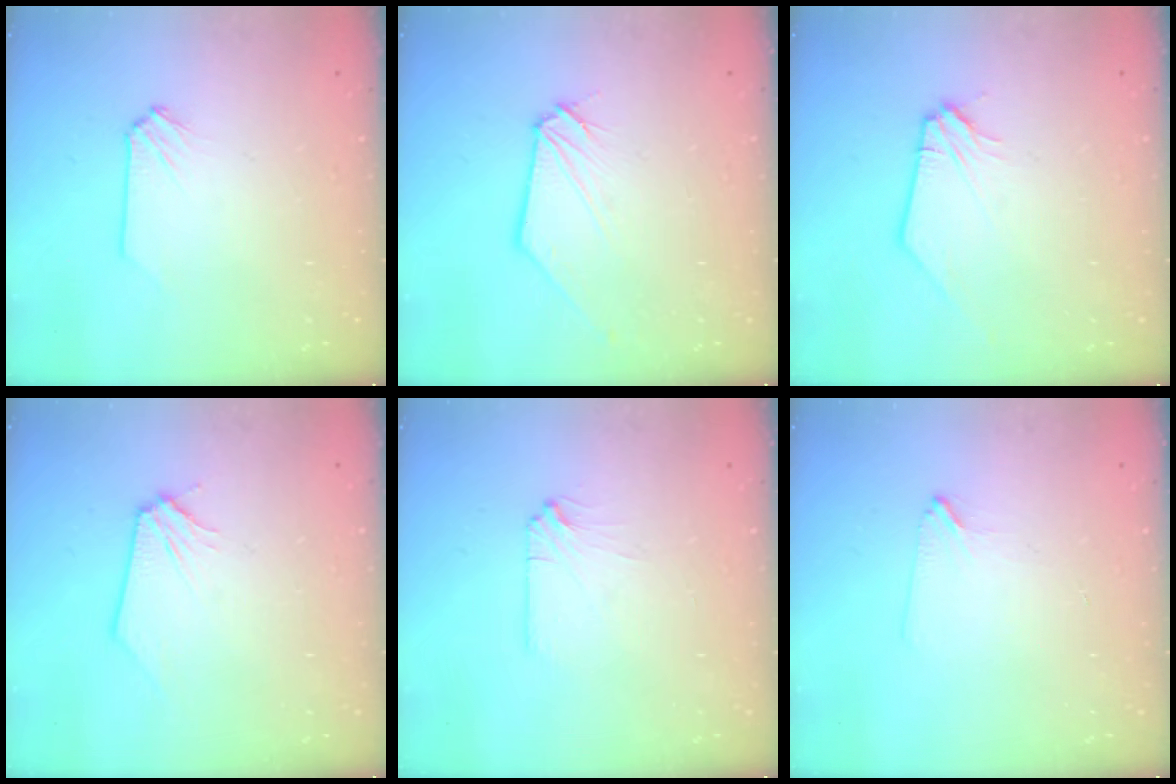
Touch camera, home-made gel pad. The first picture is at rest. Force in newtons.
{"total": 0.5, "press": 0.5, "slide": 0.1}
{"total": 0.8, "press": 0.8, "slide": 0.1}
{"total": 0.0}
{"total": 2.5, "press": 2.5, "slide": 0.4}
{"total": 1.6, "press": 1.5, "slide": 0.3}